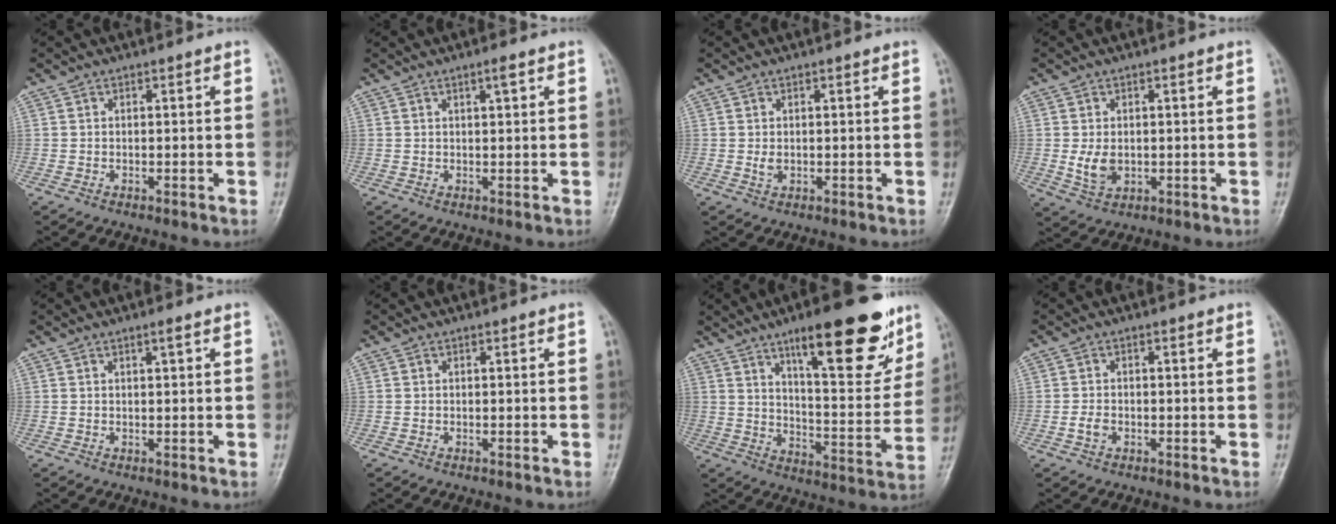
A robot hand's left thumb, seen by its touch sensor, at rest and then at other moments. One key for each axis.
{"total": 1.6, "fx": 0.9, "fy": 0.2, "fz": 1.3, "tx": -0.021, "ty": -0.003, "tz": 0.015}
{"total": 1.7, "fx": 0.3, "fy": 1.1, "fz": 1.2, "tx": -0.020, "ty": -0.004, "tz": 0.008}
{"total": 4.3, "fx": -0.1, "fy": 3.1, "fz": 3.0, "tx": -0.046, "ty": -0.009, "tz": 0.006}
{"total": 1.0, "fx": 0.6, "fy": 0.1, "fz": 0.8, "tx": -0.012, "ty": -0.002, "tz": 0.010}
{"total": 0.0}
{"total": 21.4, "fx": 13.1, "fy": 6.2, "fz": 15.7, "tx": -0.185, "ty": -0.063, "tz": 0.200}
{"total": 1.9, "fx": -0.7, "fy": 1.3, "fz": 1.1, "tx": -0.020, "ty": 0.002, "tz": -0.015}